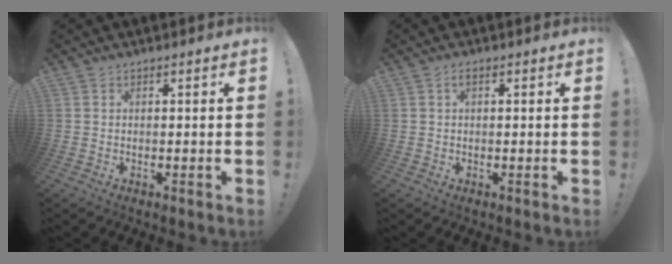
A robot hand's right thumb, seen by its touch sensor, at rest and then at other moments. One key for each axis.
{"total": 1.3, "fx": 0.2, "fy": 0.5, "fz": 1.2, "tx": -0.027, "ty": 0.005, "tz": 0.001}